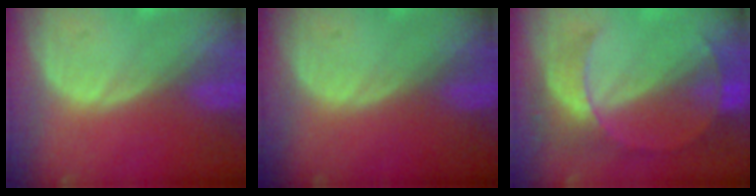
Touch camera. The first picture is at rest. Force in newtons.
{"total": 0.0}
{"total": 7.6, "press": 6.7, "slide": 3.6}